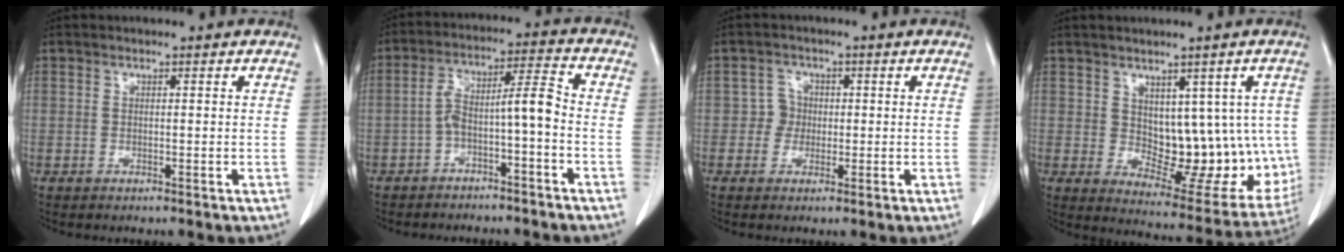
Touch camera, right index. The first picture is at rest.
{"total": 7.2, "force": [-2.7, 0.9, 6.6], "torque": [-0.119, 0.039, -0.044]}
{"total": 2.6, "force": [-0.2, 2.6, 0.2], "torque": [0.007, 0.010, -0.007]}
{"total": 13.3, "force": [1.2, 7.2, 11.1], "torque": [-0.122, 0.005, 0.040]}